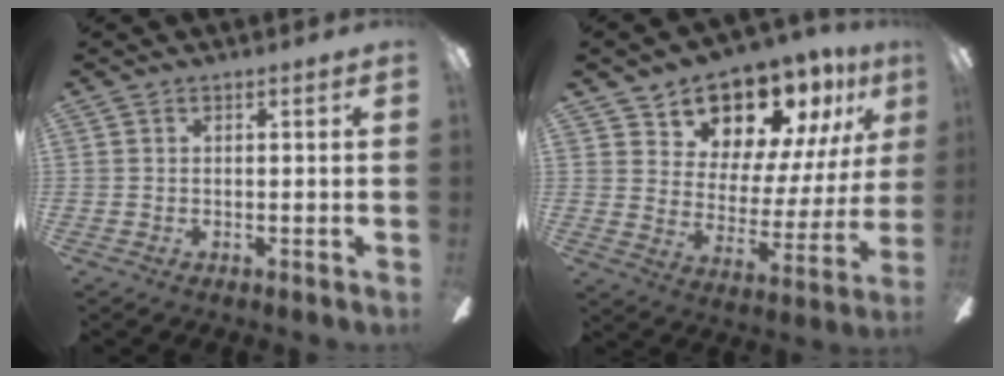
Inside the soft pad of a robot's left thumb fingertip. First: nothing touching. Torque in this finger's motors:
{"motor_torque": [0.60, 0.57, 1.04, -1.44, 0.03]}